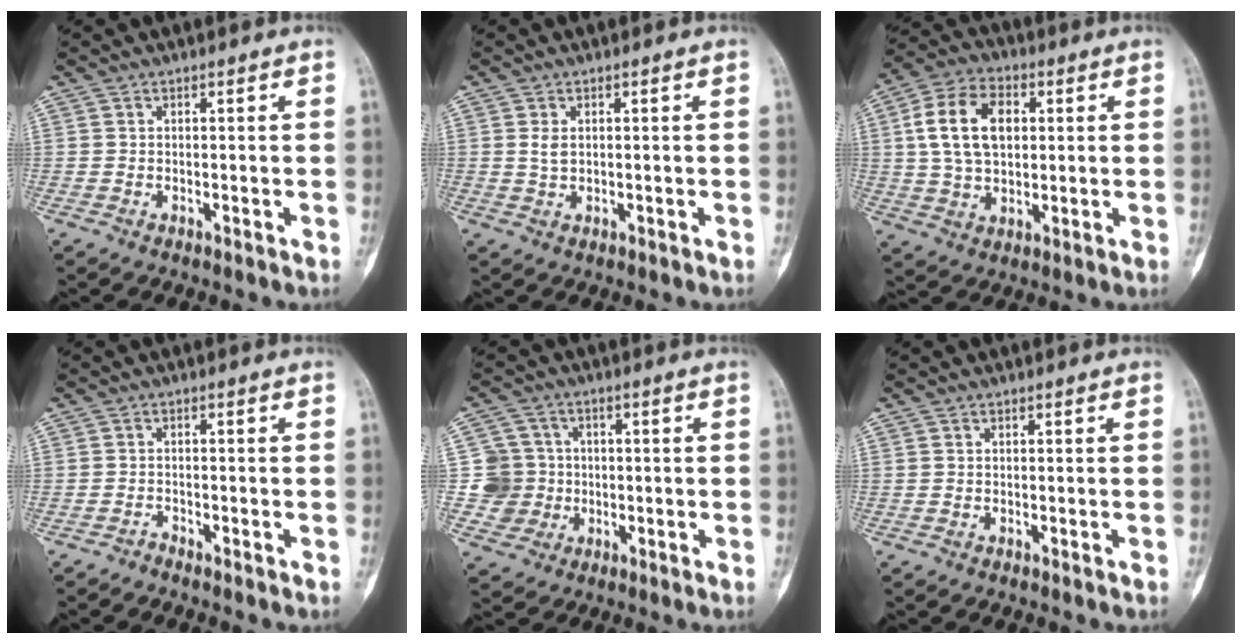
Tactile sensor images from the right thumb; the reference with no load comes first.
{"total": 2.1, "force": [0.5, 1.4, 1.5], "torque": [-0.023, -0.001, 0.012]}
{"total": 13.4, "force": [2.6, 8.7, 9.8], "torque": [-0.162, 0.009, 0.044]}
{"total": 0.9, "force": [-0.9, 0.1, 0.0], "torque": [0.000, 0.000, -0.021]}
{"total": 7.9, "force": [-0.5, 7.9, 0.5], "torque": [0.027, 0.016, -0.010]}
{"total": 0.0}